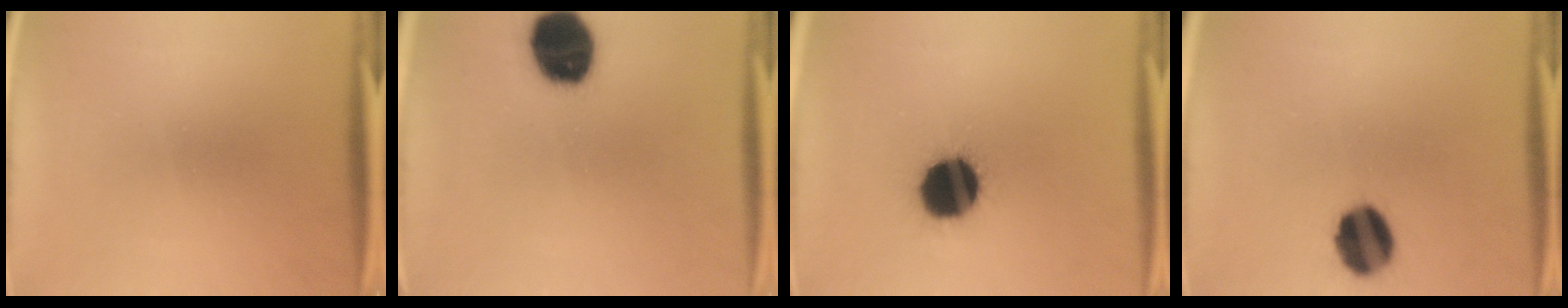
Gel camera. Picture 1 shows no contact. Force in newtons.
{"total": 16.1}
{"total": 17.1}
{"total": 11.7}